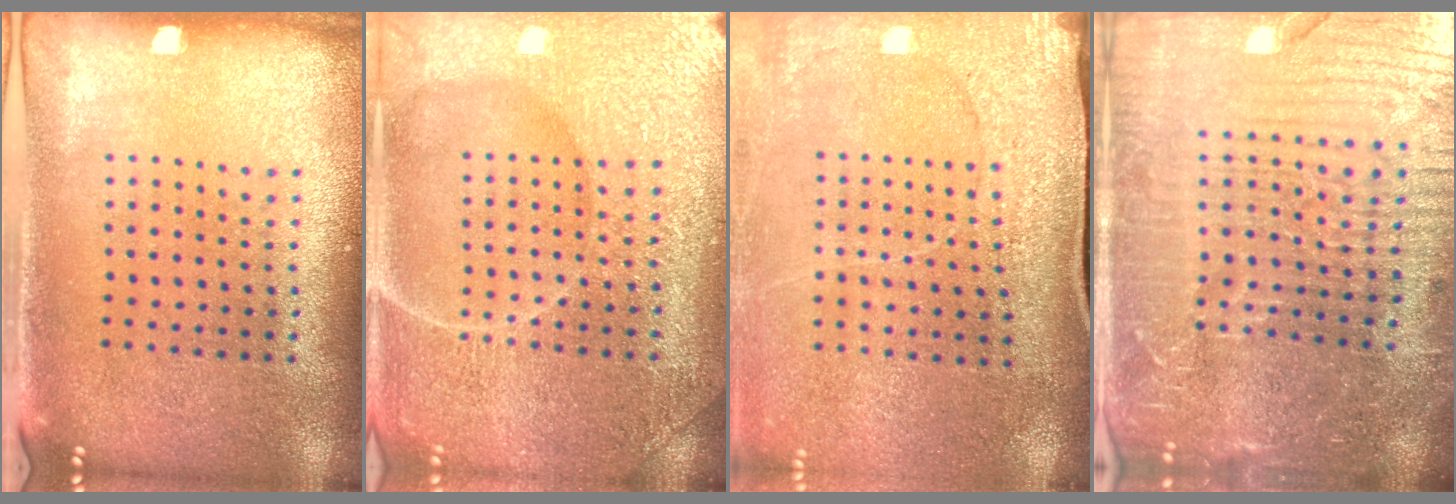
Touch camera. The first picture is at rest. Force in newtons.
{"total": 4.9, "press": 4.9, "slide": 0.6}
{"total": 2.9, "press": 2.8, "slide": 0.7}
{"total": 6.2, "press": 5.5, "slide": 2.8}